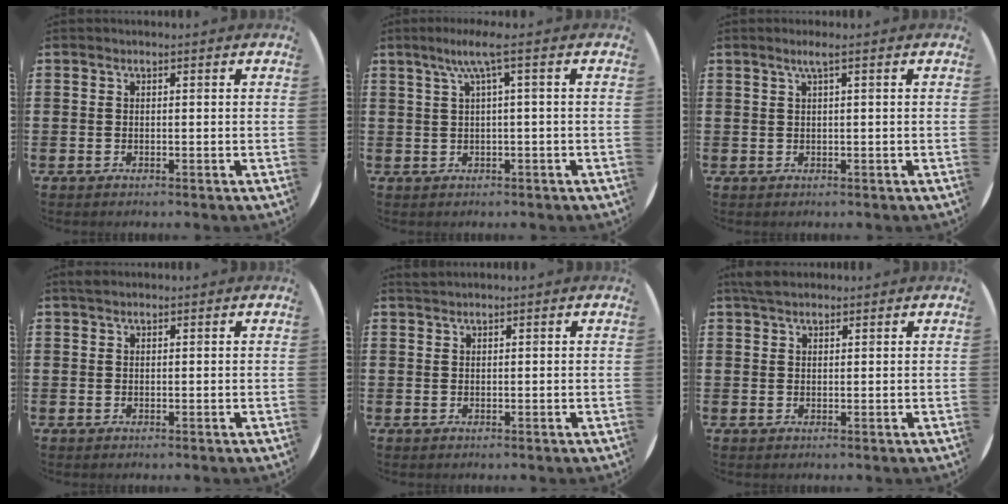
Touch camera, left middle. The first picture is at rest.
{"total": 3.9, "force": [1.4, -0.1, 3.6], "torque": [-0.073, 0.001, 0.021]}
{"total": 1.4, "force": [0.6, -0.1, 1.3], "torque": [-0.024, 0.003, 0.009]}
{"total": 0.7, "force": [0.6, 0.3, 0.1], "torque": [-0.004, 0.003, 0.012]}
{"total": 0.6, "force": [0.6, -0.1, 0.0], "torque": [0.000, 0.001, 0.012]}
{"total": 2.3, "force": [2.0, 0.9, 0.7], "torque": [-0.010, 0.005, 0.037]}